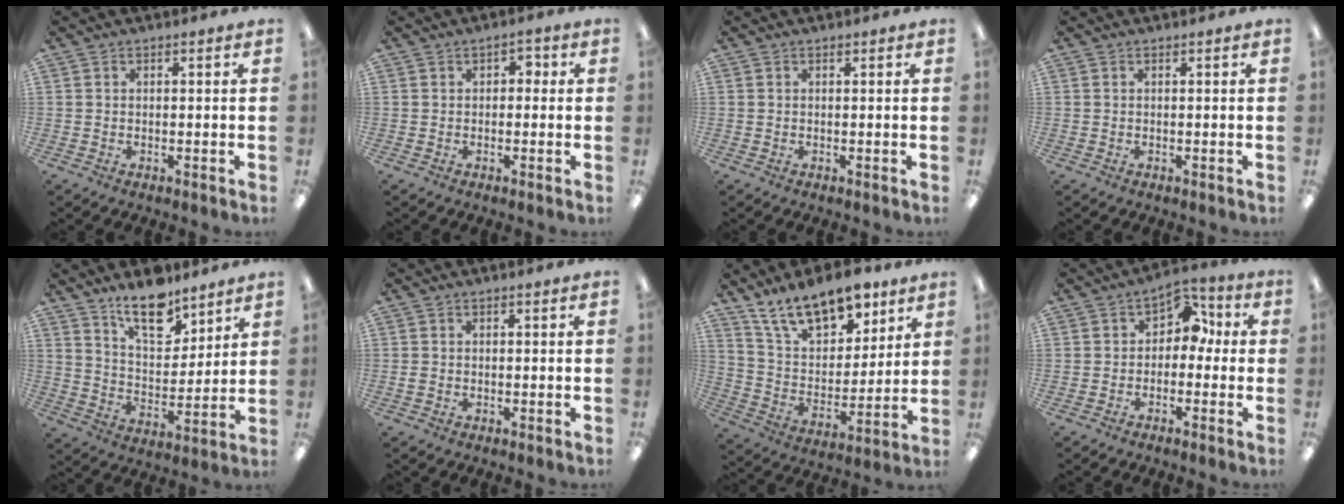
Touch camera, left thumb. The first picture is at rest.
{"total": 1.9, "force": [-0.2, 1.5, 1.2], "torque": [-0.024, 0.009, -0.007]}
{"total": 0.0}
{"total": 0.0}
{"total": 13.6, "force": [10.3, 5.9, 6.7], "torque": [-0.094, -0.063, 0.182]}
{"total": 0.8, "force": [-0.2, 0.6, 0.5], "torque": [-0.008, 0.003, -0.005]}
{"total": 17.6, "force": [12.7, 8.5, 8.8], "torque": [-0.150, -0.065, 0.226]}
{"total": 6.3, "force": [1.5, 4.8, 3.8], "torque": [-0.059, 0.002, 0.023]}